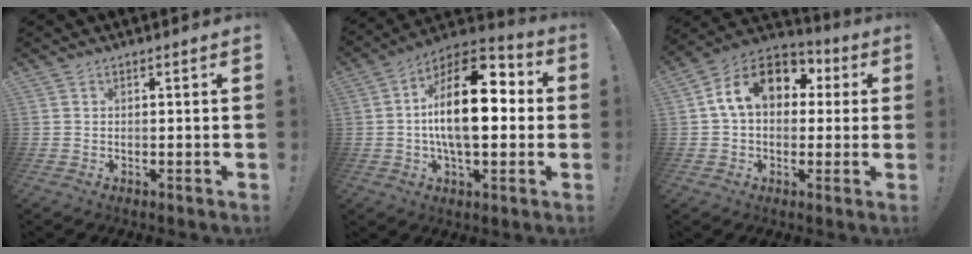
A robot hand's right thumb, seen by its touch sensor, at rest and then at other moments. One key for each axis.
{"total": 21.1, "fx": 1.3, "fy": 10.1, "fz": 18.5, "tx": -0.303, "ty": 0.002, "tz": 0.013}
{"total": 16.2, "fx": 4.3, "fy": 11.2, "fz": 10.9, "tx": -0.174, "ty": 0.011, "tz": 0.080}